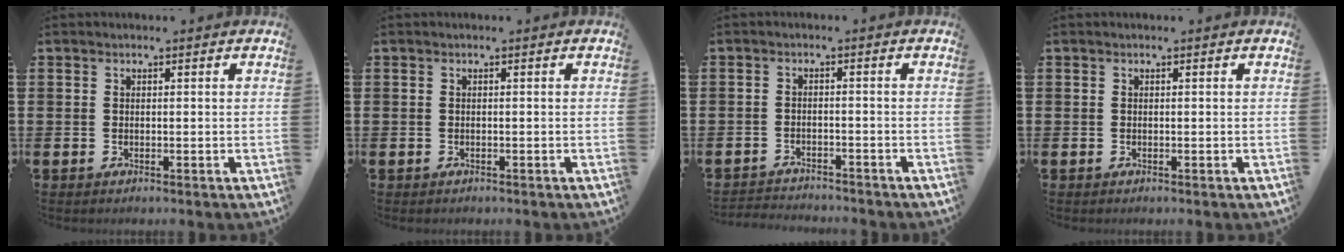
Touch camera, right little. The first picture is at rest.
{"total": 0.0}
{"total": 2.0, "force": [-2.0, 0.0, -0.3], "torque": [-0.002, 0.002, -0.045]}
{"total": 0.0}